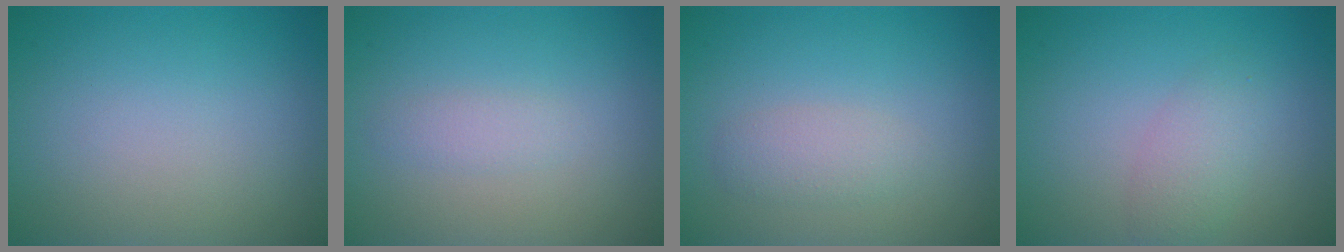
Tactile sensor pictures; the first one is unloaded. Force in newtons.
{"total": 1.1, "press": 1.1, "slide": 0.1}
{"total": 1.9, "press": 1.9, "slide": 0.1}
{"total": 2.2, "press": 2.2, "slide": 0.2}